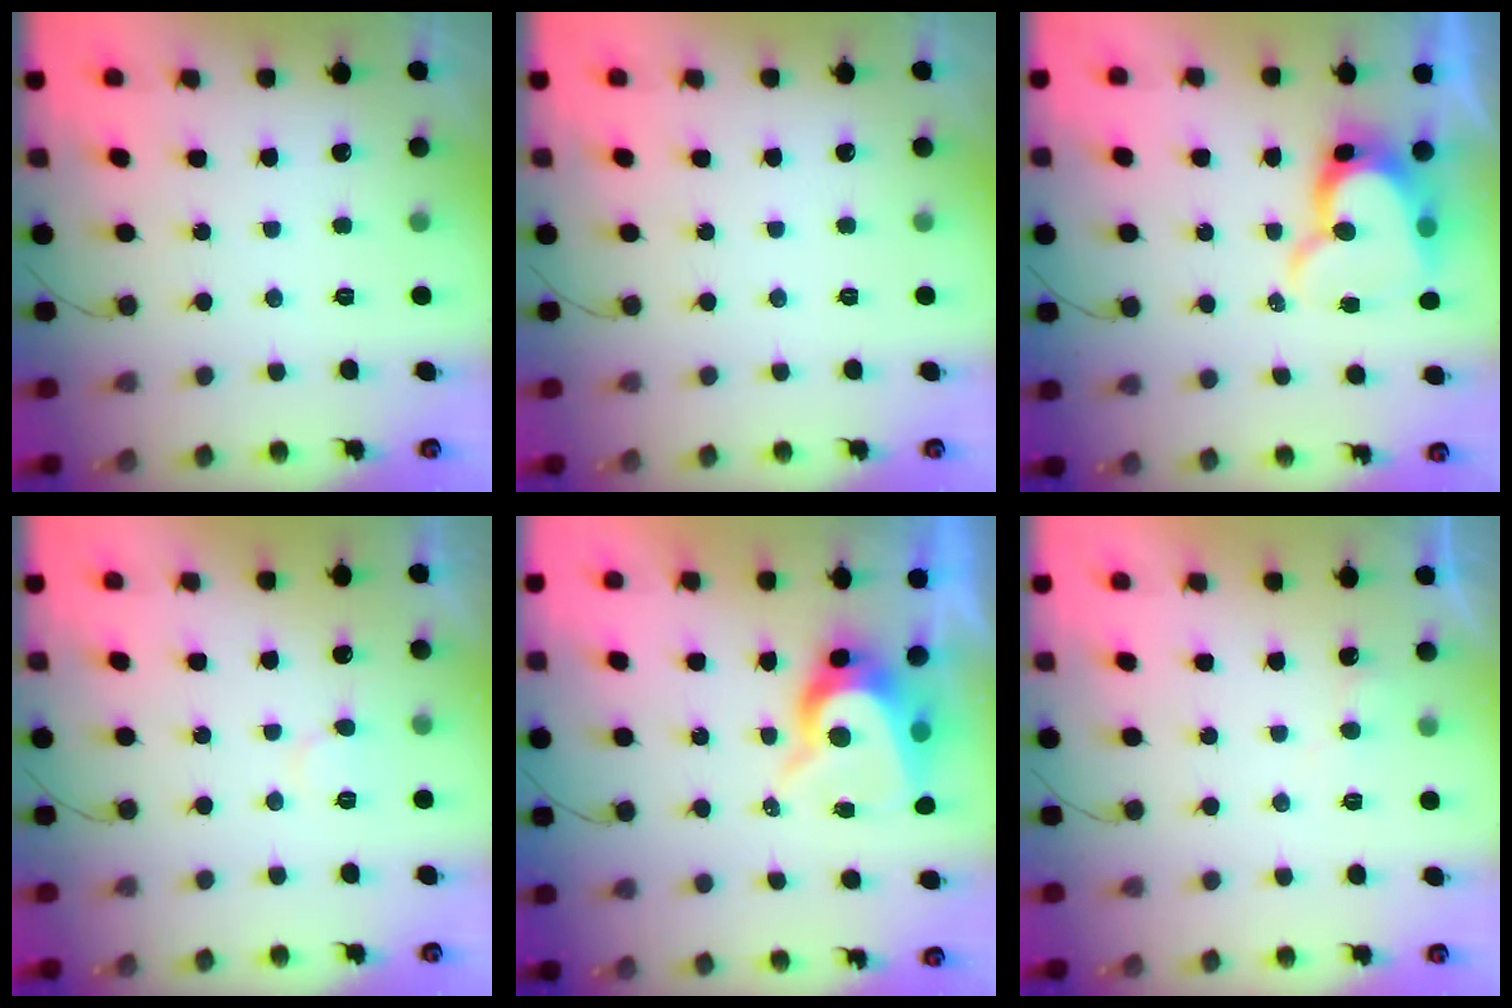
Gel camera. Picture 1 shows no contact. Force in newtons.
{"total": 0.0}
{"total": 12.5, "press": 12.5, "slide": 1.2}
{"total": 6.1, "press": 6.1, "slide": 0.4}
{"total": 10.2, "press": 10.2, "slide": 1.0}
{"total": 4.2, "press": 4.2, "slide": 0.3}